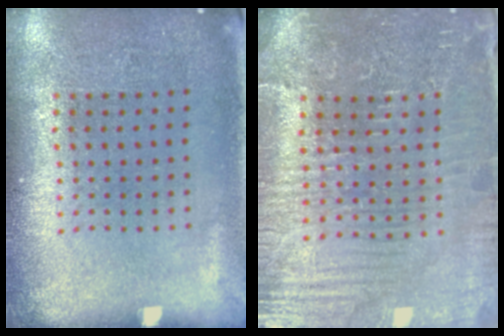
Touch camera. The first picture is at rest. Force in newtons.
{"total": 4.4, "press": 4.2, "slide": 1.2}